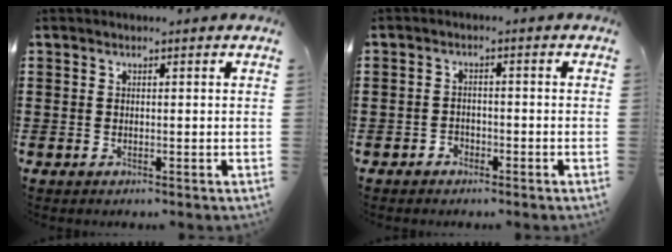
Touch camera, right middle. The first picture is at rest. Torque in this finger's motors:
{"motor_torque": [0.67, 0.51, 0.05, -0.01]}